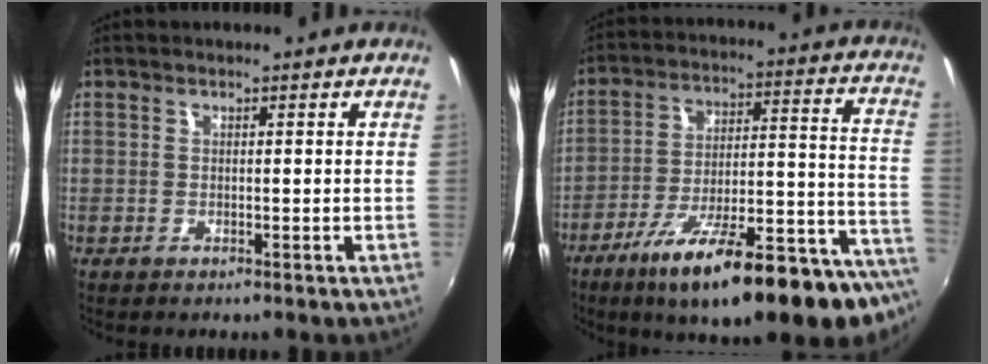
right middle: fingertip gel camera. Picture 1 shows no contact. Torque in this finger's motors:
{"motor_torque": [1.35, -0.79, 0.44, 0.21]}